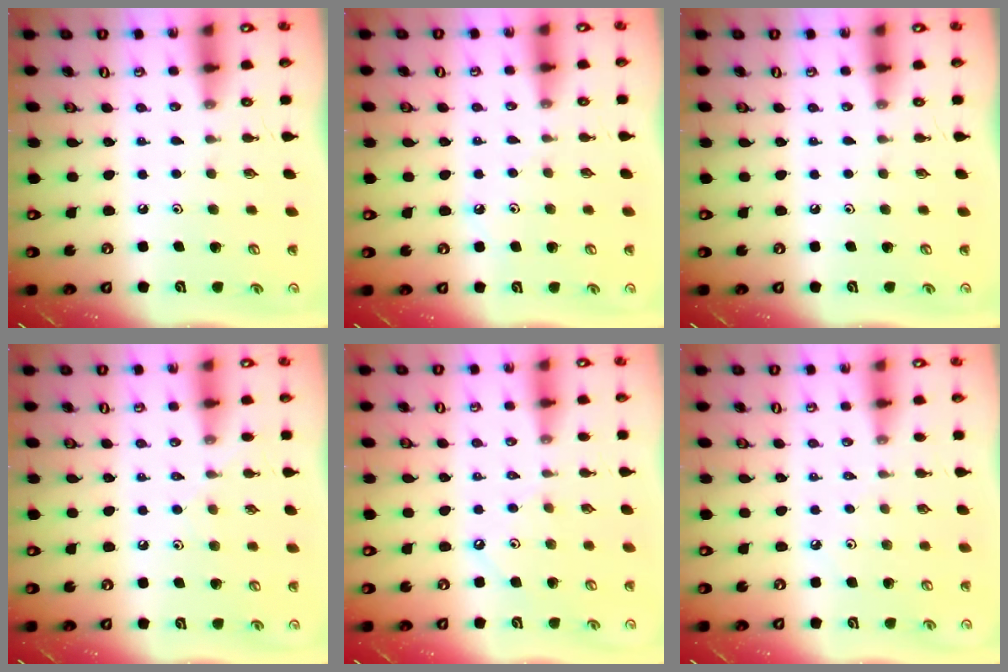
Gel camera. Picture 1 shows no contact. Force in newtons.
{"total": 4.0, "press": 3.9, "slide": 0.5}
{"total": 0.0}
{"total": 6.0, "press": 6.0, "slide": 0.8}
{"total": 1.6, "press": 1.5, "slide": 0.4}
{"total": 1.1, "press": 1.1, "slide": 0.4}